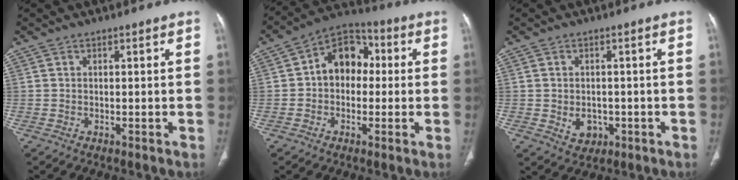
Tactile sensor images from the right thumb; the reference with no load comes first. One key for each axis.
{"total": 10.7, "fx": 0.7, "fy": 8.0, "fz": 7.1, "tx": -0.075, "ty": 0.033, "tz": -0.004}
{"total": 4.3, "fx": -0.9, "fy": 3.5, "fz": 2.4, "tx": -0.023, "ty": 0.005, "tz": -0.001}